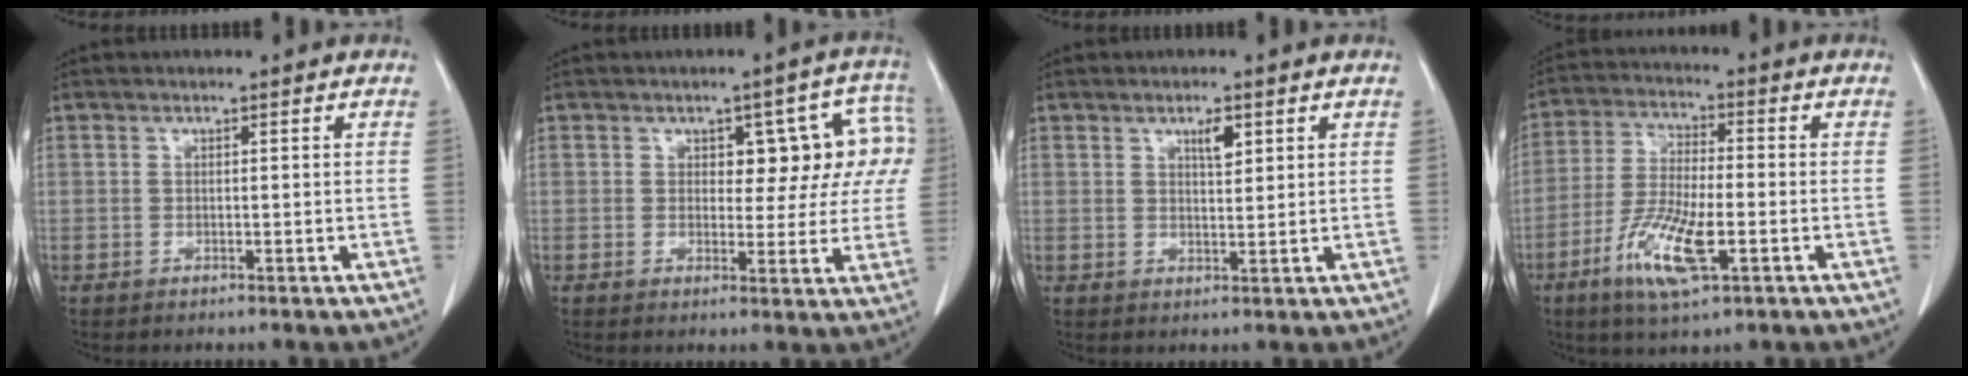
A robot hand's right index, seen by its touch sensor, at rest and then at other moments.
{"total": 8.8, "force": [2.0, 4.8, 7.1], "torque": [-0.059, 0.034, 0.024]}
{"total": 2.7, "force": [1.5, 0.6, 2.2], "torque": [-0.037, -0.003, 0.026]}
{"total": 10.9, "force": [-4.4, 2.4, 9.7], "torque": [-0.197, -0.014, -0.082]}